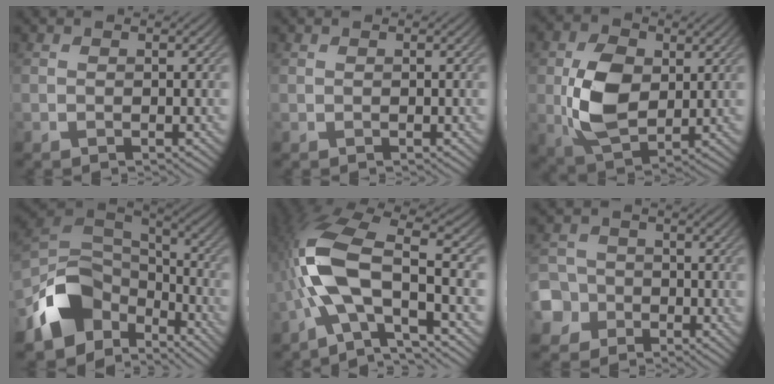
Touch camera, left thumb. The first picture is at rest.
{"total": 0.0}
{"total": 8.8, "force": [0.8, 5.8, 6.6], "torque": [-0.155, -0.002, 0.011]}
{"total": 12.5, "force": [-6.3, 7.8, 7.4], "torque": [-0.174, -0.022, -0.112]}
{"total": 14.5, "force": [-2.6, 5.6, 13.2], "torque": [-0.281, 0.003, -0.062]}
{"total": 5.9, "force": [-2.6, 5.1, 1.4], "torque": [-0.044, -0.009, -0.076]}